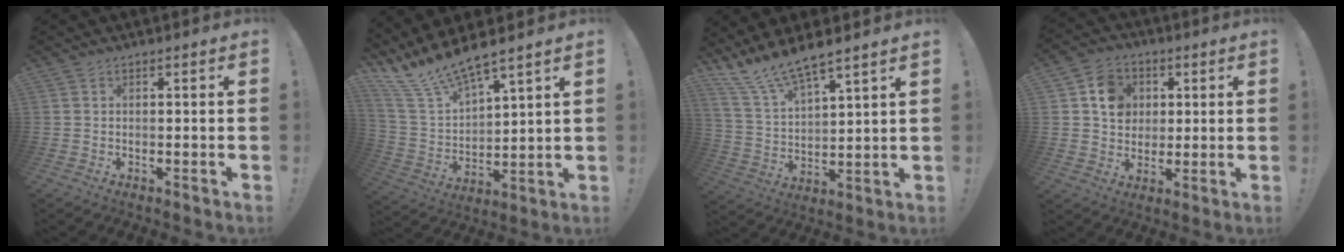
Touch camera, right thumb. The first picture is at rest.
{"total": 12.8, "force": [11.5, 2.2, 5.1], "torque": [-0.117, -0.097, 0.211]}
{"total": 10.8, "force": [10.0, 0.8, 4.1], "torque": [-0.101, -0.077, 0.181]}
{"total": 10.9, "force": [3.3, 9.4, 4.4], "torque": [-0.060, -0.003, 0.069]}